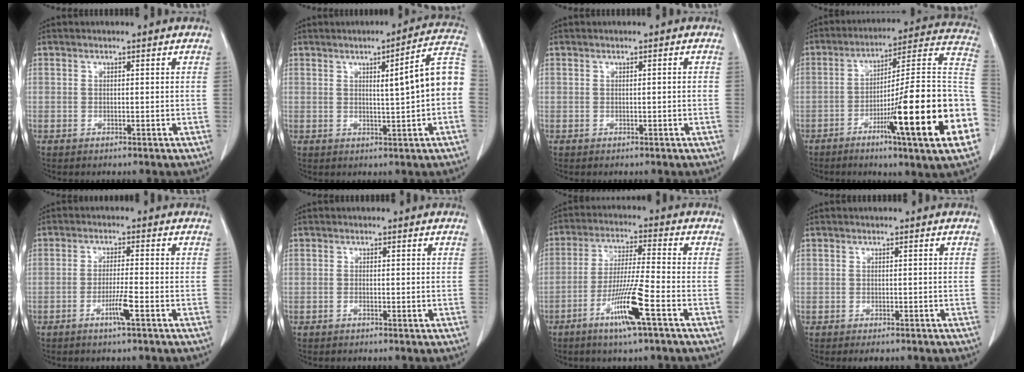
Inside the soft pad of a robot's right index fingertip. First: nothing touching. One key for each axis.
{"total": 9.7, "fx": 0.4, "fy": -0.1, "fz": 9.7, "tx": -0.118, "ty": 0.017, "tz": 0.000}
{"total": 0.7, "fx": -0.1, "fy": 0.1, "fz": 0.7, "tx": -0.011, "ty": 0.002, "tz": 0.002}
{"total": 24.7, "fx": -7.9, "fy": 0.5, "fz": 23.4, "tx": -0.256, "ty": -0.004, "tz": -0.125}
{"total": 3.9, "fx": -1.8, "fy": -0.4, "fz": 3.4, "tx": -0.066, "ty": -0.007, "tz": -0.037}
{"total": 1.1, "fx": -0.4, "fy": 0.2, "fz": 1.0, "tx": -0.017, "ty": -0.002, "tz": -0.004}
{"total": 10.0, "fx": -4.7, "fy": -0.5, "fz": 8.8, "tx": -0.170, "ty": -0.016, "tz": -0.091}
{"total": 1.1, "fx": -0.7, "fy": 0.5, "fz": 0.6, "tx": -0.001, "ty": 0.001, "tz": -0.005}